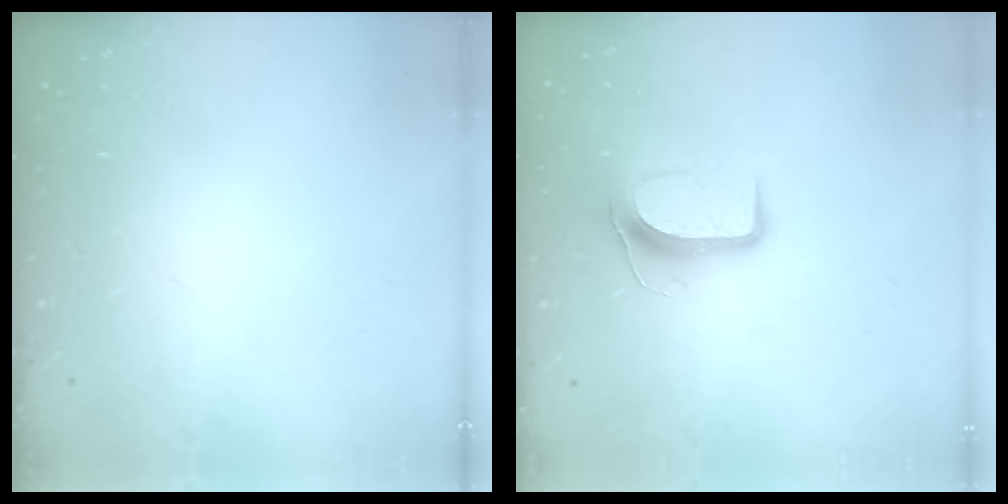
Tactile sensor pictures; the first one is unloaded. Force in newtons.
{"total": 8.8, "press": 8.8, "slide": 0.6}